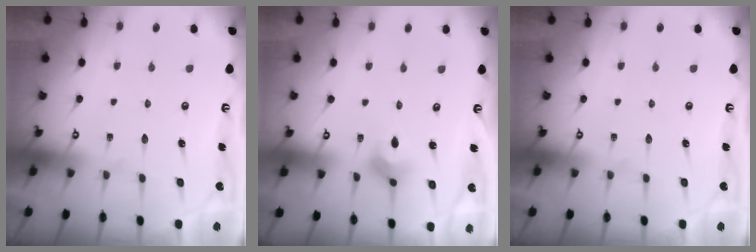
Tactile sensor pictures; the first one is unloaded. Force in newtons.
{"total": 3.3, "press": 3.2, "slide": 0.5}
{"total": 0.0}